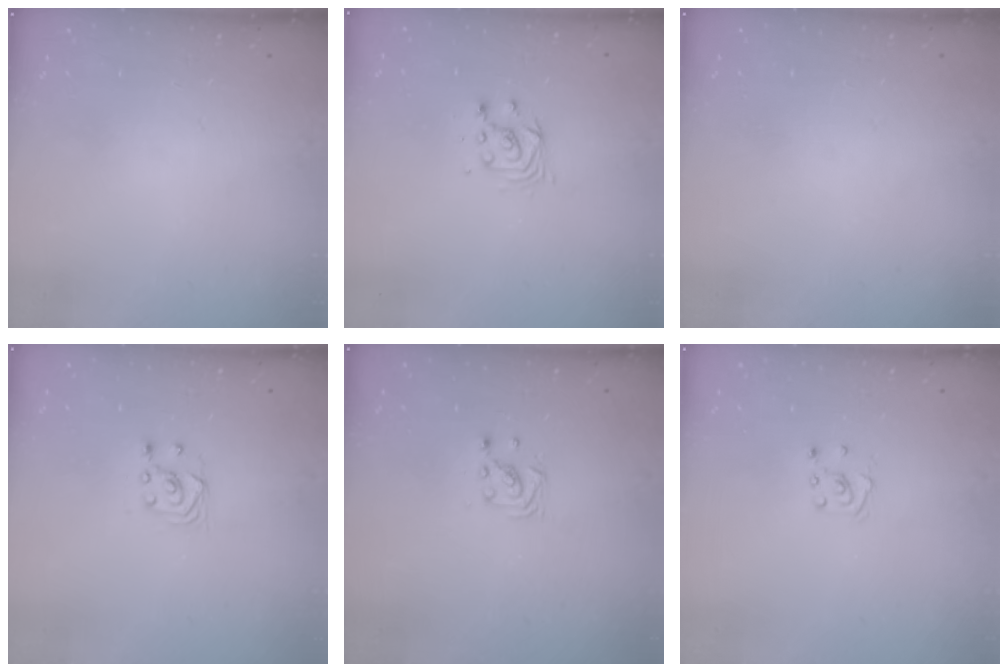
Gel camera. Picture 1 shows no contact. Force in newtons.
{"total": 4.1, "press": 4.1, "slide": 0.3}
{"total": 0.0}
{"total": 2.9, "press": 2.7, "slide": 1.0}
{"total": 2.9, "press": 2.9, "slide": 0.3}
{"total": 2.8, "press": 2.8, "slide": 0.3}